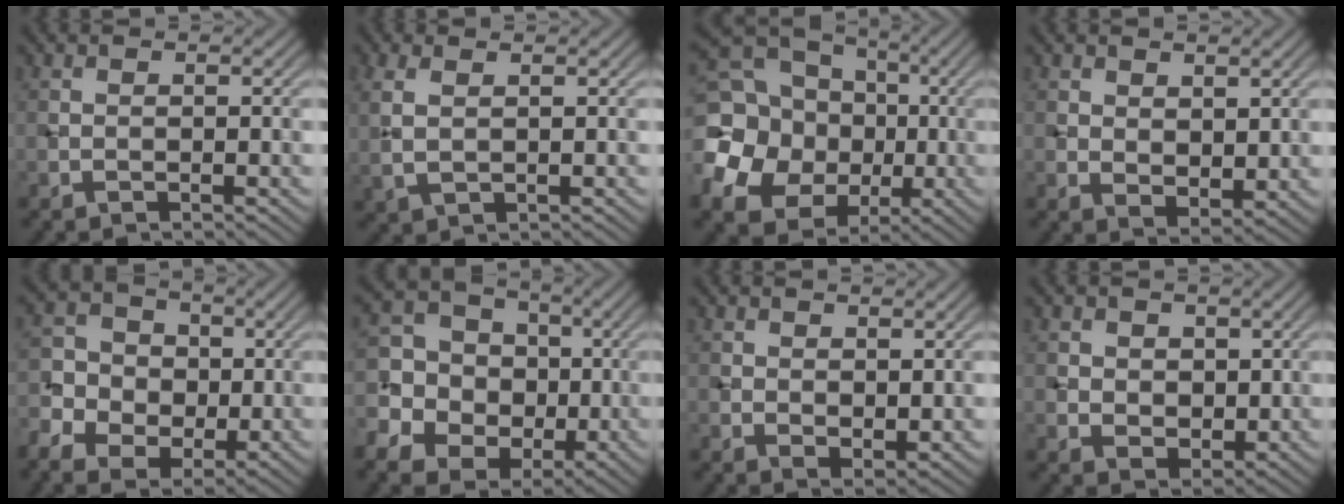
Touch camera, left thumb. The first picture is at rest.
{"total": 2.9, "force": [0.9, 1.4, 2.4], "torque": [-0.070, 0.001, 0.021]}
{"total": 19.4, "force": [-1.1, 17.1, 9.1], "torque": [-0.279, -0.001, -0.046]}
{"total": 3.3, "force": [1.7, 2.0, 2.0], "torque": [-0.040, -0.012, 0.035]}
{"total": 8.0, "force": [-1.8, 6.6, 4.1], "torque": [-0.099, -0.011, -0.044]}
{"total": 11.0, "force": [-1.6, 9.6, 5.1], "torque": [-0.146, 0.004, -0.049]}
{"total": 2.3, "force": [0.9, 1.5, 1.6], "torque": [-0.029, -0.010, 0.022]}
{"total": 3.8, "force": [1.3, 3.1, 1.8], "torque": [-0.048, -0.008, 0.020]}